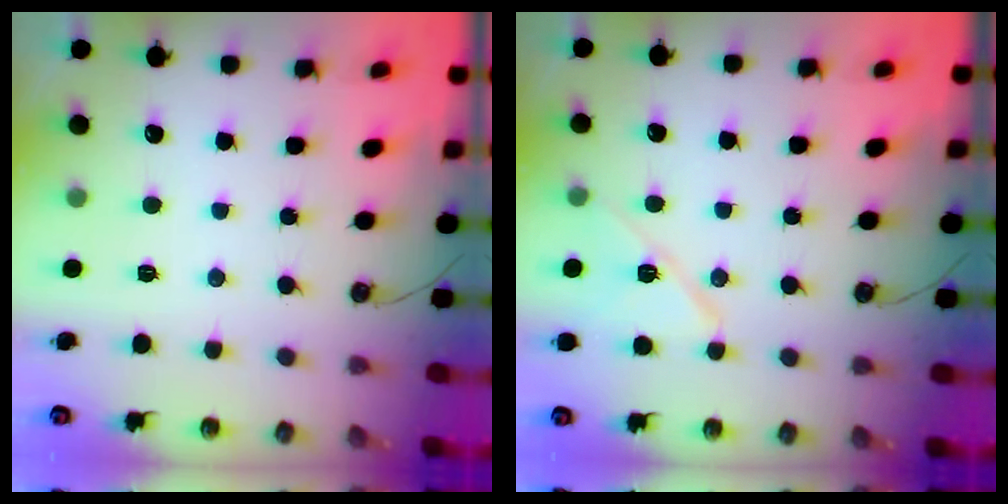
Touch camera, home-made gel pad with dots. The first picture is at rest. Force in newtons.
{"total": 9.9, "press": 9.9, "slide": 0.5}